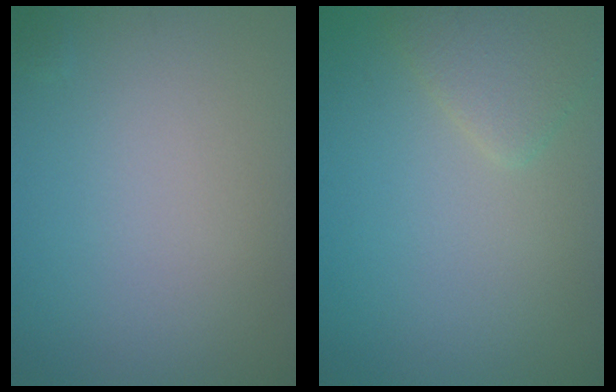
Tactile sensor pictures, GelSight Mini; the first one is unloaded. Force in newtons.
{"total": 2.2, "press": 2.2, "slide": 0.1}